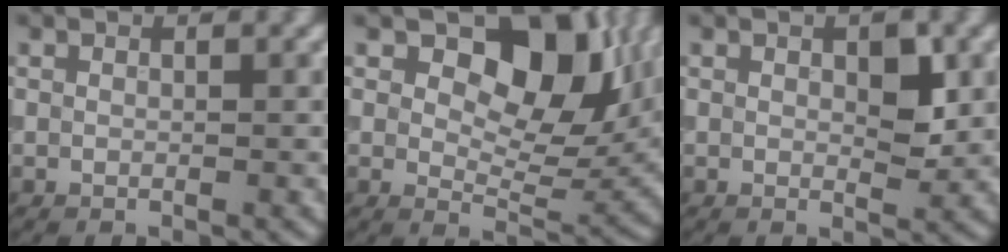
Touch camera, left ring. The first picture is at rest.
{"total": 9.8, "force": [3.8, 5.6, 7.0], "torque": [-0.096, -0.009, 0.056]}
{"total": 2.3, "force": [0.6, 1.0, 2.0], "torque": [-0.025, -0.004, 0.011]}